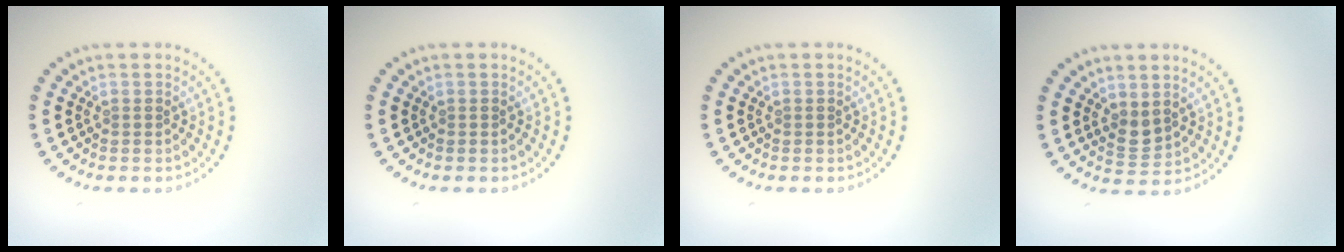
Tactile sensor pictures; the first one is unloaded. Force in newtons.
{"total": 0.0}
{"total": 0.0}
{"total": 1.7, "press": 1.4, "slide": 0.9}